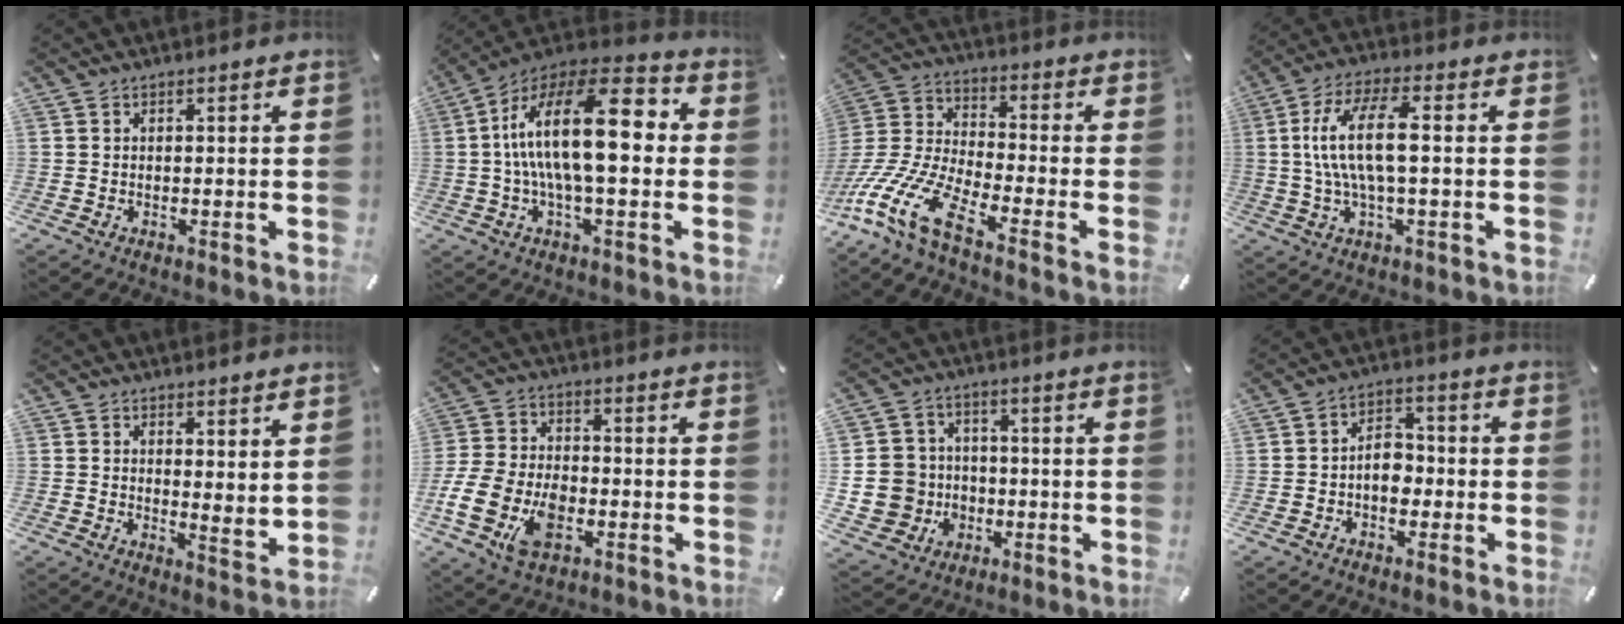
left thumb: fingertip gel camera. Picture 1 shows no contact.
{"total": 20.6, "force": [1.9, 8.0, 18.8], "torque": [-0.355, -0.012, 0.020]}
{"total": 15.8, "force": [-10.2, 5.3, 10.8], "torque": [-0.240, 0.024, -0.189]}
{"total": 12.1, "force": [0.6, 3.9, 11.4], "torque": [-0.234, -0.003, 0.005]}
{"total": 3.6, "force": [3.4, 1.1, 0.6], "torque": [0.003, -0.031, 0.060]}
{"total": 13.4, "force": [-4.8, 9.2, 8.5], "torque": [-0.187, 0.015, -0.087]}
{"total": 11.3, "force": [-1.7, 10.8, 2.9], "torque": [-0.072, 0.018, -0.023]}
{"total": 5.7, "force": [-1.5, 4.1, 3.6], "torque": [-0.054, 0.013, -0.028]}